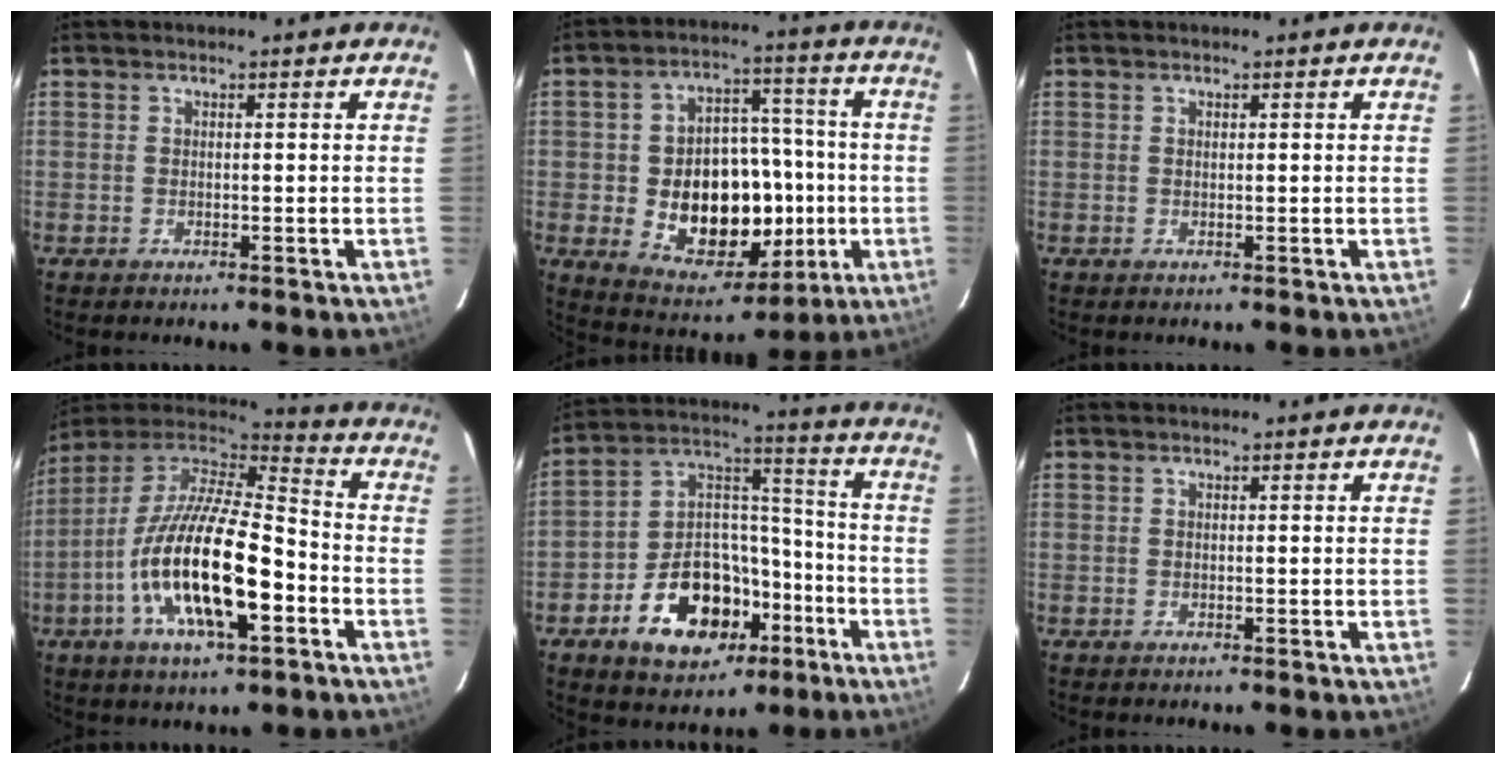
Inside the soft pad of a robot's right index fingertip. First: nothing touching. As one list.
[{"total": 18.4, "force": [-3.0, 12.9, 12.7], "torque": [-0.242, 0.020, -0.019]}, {"total": 0.0}, {"total": 22.1, "force": [-7.1, 7.3, 19.6], "torque": [-0.371, -0.022, -0.134]}, {"total": 18.6, "force": [-8.6, 12.0, 11.3], "torque": [-0.219, 0.044, -0.125]}, {"total": 0.0}]